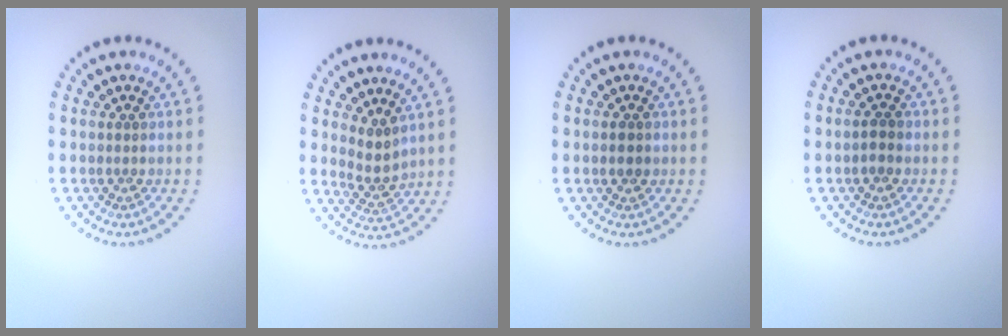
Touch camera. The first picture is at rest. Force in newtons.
{"total": 2.2, "press": 1.7, "slide": 1.4}
{"total": 1.0, "press": 1.0, "slide": 0.1}
{"total": 1.2, "press": 1.2, "slide": 0.1}